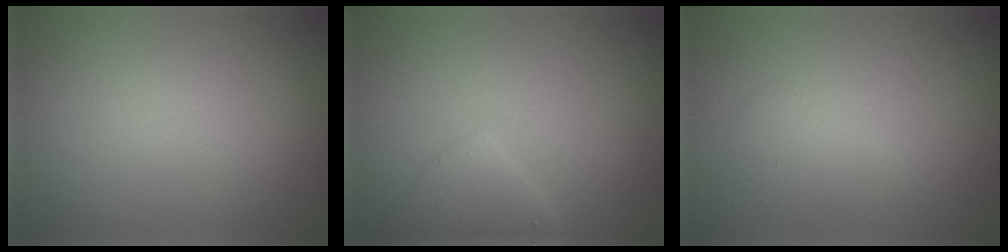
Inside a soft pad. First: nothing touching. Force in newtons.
{"total": 2.6, "press": 2.6, "slide": 0.1}
{"total": 1.7, "press": 1.7, "slide": 0.1}